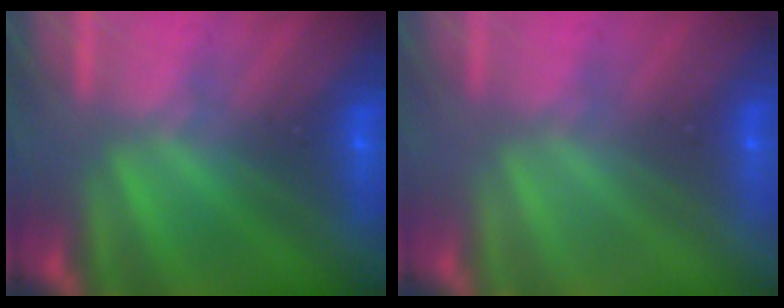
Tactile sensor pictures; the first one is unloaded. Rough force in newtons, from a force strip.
{"total": 2.9}